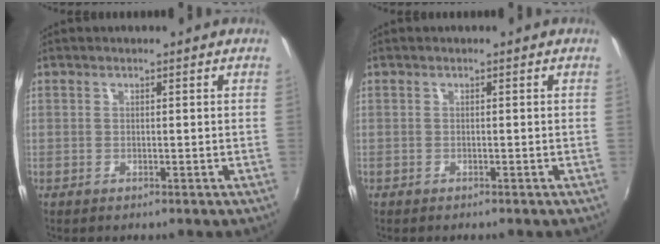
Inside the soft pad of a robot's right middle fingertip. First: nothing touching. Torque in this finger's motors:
{"motor_torque": [-0.33, 0.13, -0.05, 0.00]}